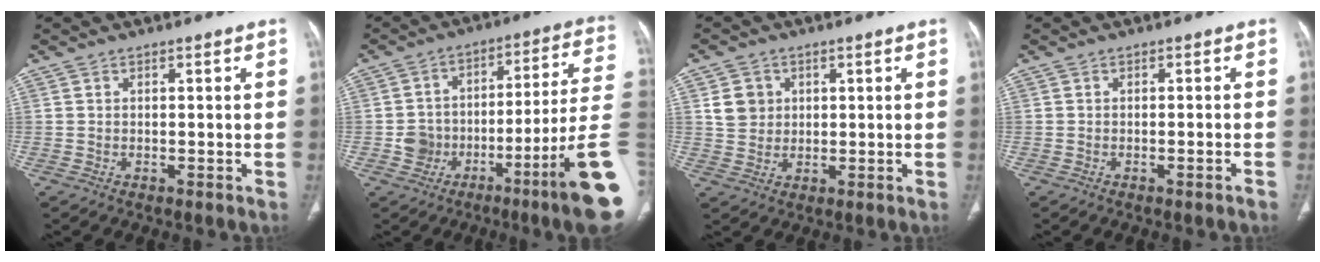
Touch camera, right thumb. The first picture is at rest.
{"total": 19.6, "force": [-7.5, 3.0, 17.8], "torque": [-0.203, 0.064, -0.109]}
{"total": 5.1, "force": [1.5, 4.6, 1.7], "torque": [-0.012, -0.004, 0.030]}
{"total": 1.6, "force": [-1.0, -0.1, 1.2], "torque": [-0.026, 0.003, -0.010]}